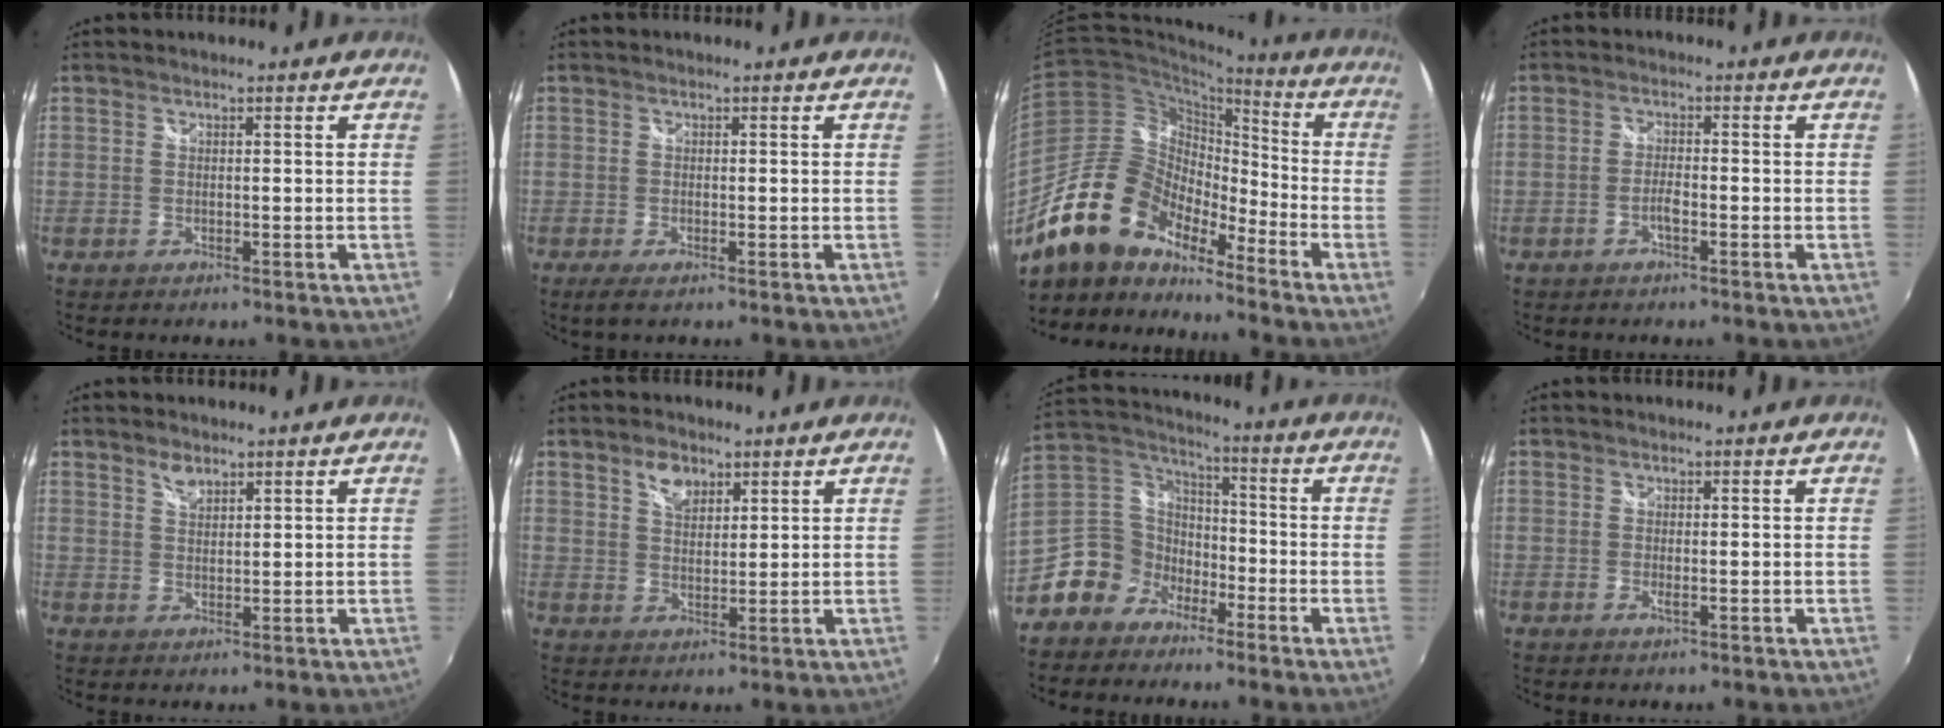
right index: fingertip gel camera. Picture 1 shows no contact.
{"total": 2.2, "force": [-0.9, 0.2, 2.0], "torque": [-0.038, -0.006, -0.013]}
{"total": 16.3, "force": [-13.1, 7.1, 6.6], "torque": [-0.127, 0.020, -0.251]}
{"total": 2.4, "force": [-1.2, 0.3, 2.0], "torque": [-0.045, 0.004, -0.026]}
{"total": 2.7, "force": [2.0, 1.3, 1.2], "torque": [-0.018, 0.002, 0.035]}
{"total": 4.6, "force": [2.8, 2.8, 2.4], "torque": [-0.033, 0.009, 0.051]}
{"total": 11.2, "force": [-6.8, 8.5, 2.6], "torque": [-0.085, 0.037, -0.136]}
{"total": 1.2, "force": [-0.3, 0.0, 1.1], "torque": [-0.020, -0.001, -0.005]}